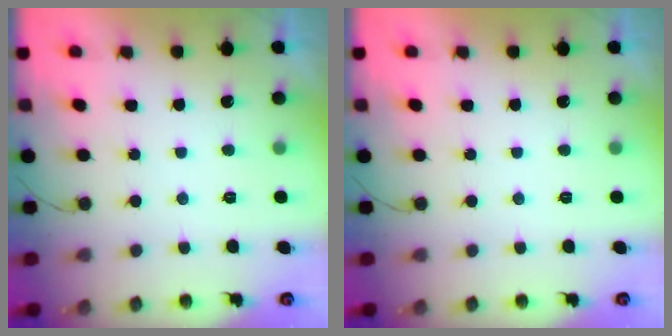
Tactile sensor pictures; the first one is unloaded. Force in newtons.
{"total": 0.0}